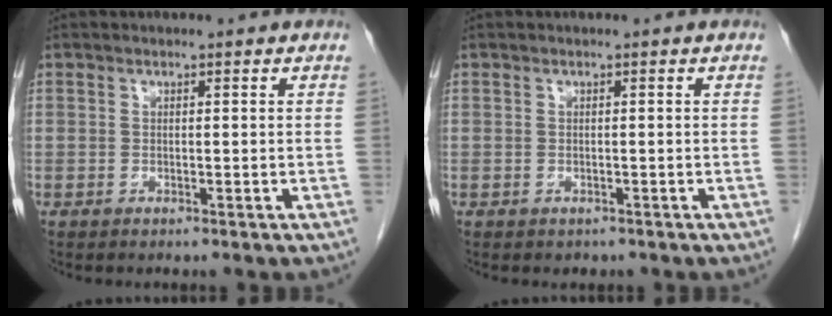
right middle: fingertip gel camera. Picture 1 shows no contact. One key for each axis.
{"total": 0.8, "fx": -0.5, "fy": 0.6, "fz": 0.1, "tx": -0.005, "ty": 0.002, "tz": -0.003}